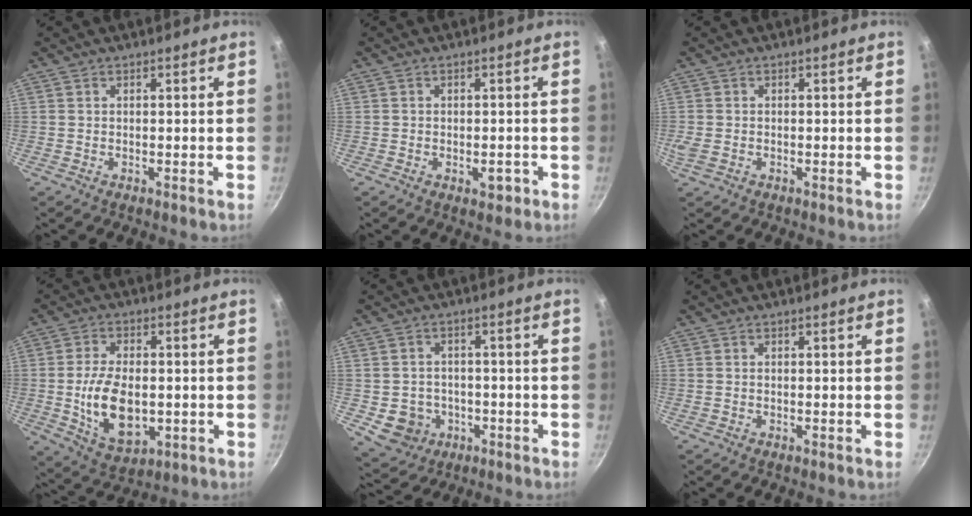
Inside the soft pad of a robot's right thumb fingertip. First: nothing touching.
{"total": 2.8, "force": [-1.1, 1.7, 1.9], "torque": [-0.011, 0.011, -0.013]}
{"total": 2.3, "force": [-0.5, 1.7, 1.5], "torque": [-0.029, -0.003, -0.008]}
{"total": 12.9, "force": [-1.3, 7.6, 10.4], "torque": [-0.177, -0.002, -0.011]}
{"total": 7.4, "force": [-2.1, 6.5, 3.0], "torque": [-0.030, 0.021, -0.018]}
{"total": 0.0}